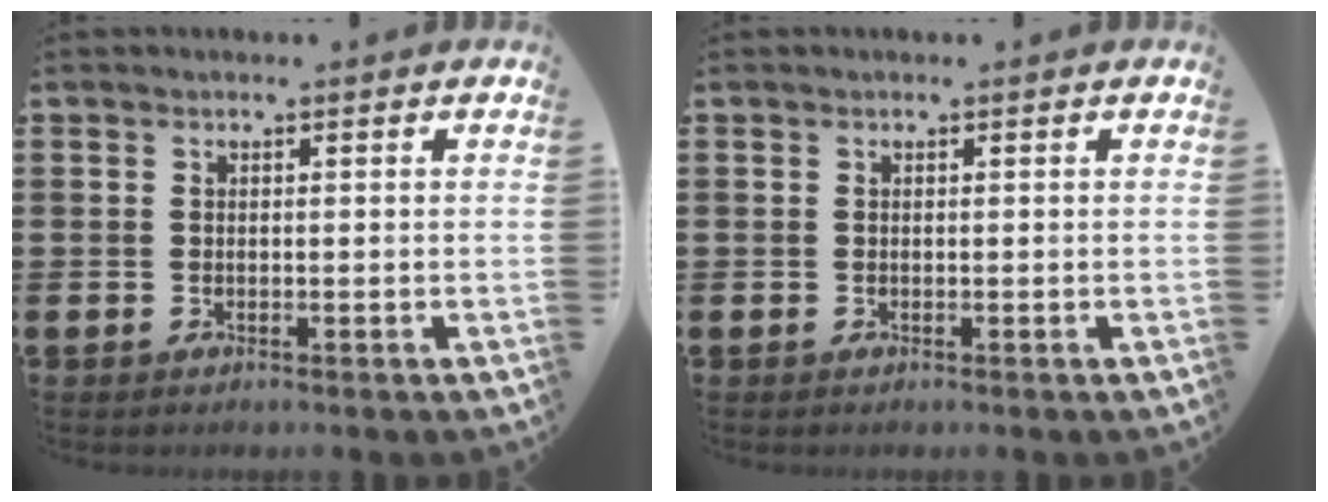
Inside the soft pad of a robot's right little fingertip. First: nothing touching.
{"total": 0.0}